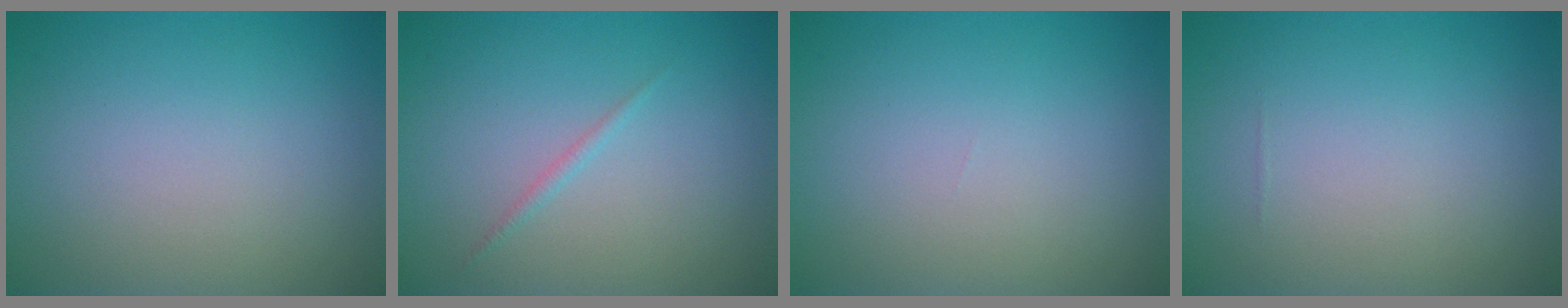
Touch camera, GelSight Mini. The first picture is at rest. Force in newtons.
{"total": 0.6, "press": 0.6, "slide": 0.1}
{"total": 0.0}
{"total": 0.0}